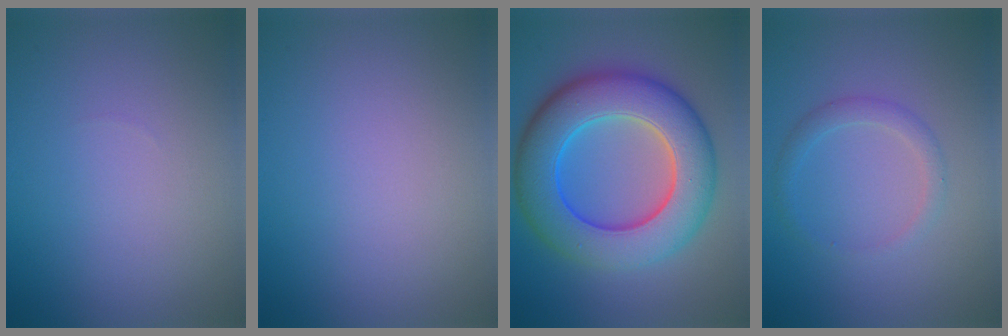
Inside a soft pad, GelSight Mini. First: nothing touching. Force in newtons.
{"total": 0.0}
{"total": 11.1, "press": 11.1, "slide": 0.5}
{"total": 1.7, "press": 1.7, "slide": 0.0}